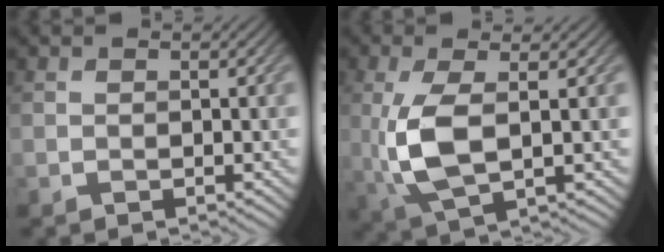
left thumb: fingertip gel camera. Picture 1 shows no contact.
{"total": 7.3, "force": [0.5, 2.8, 6.7], "torque": [-0.164, 0.001, 0.010]}